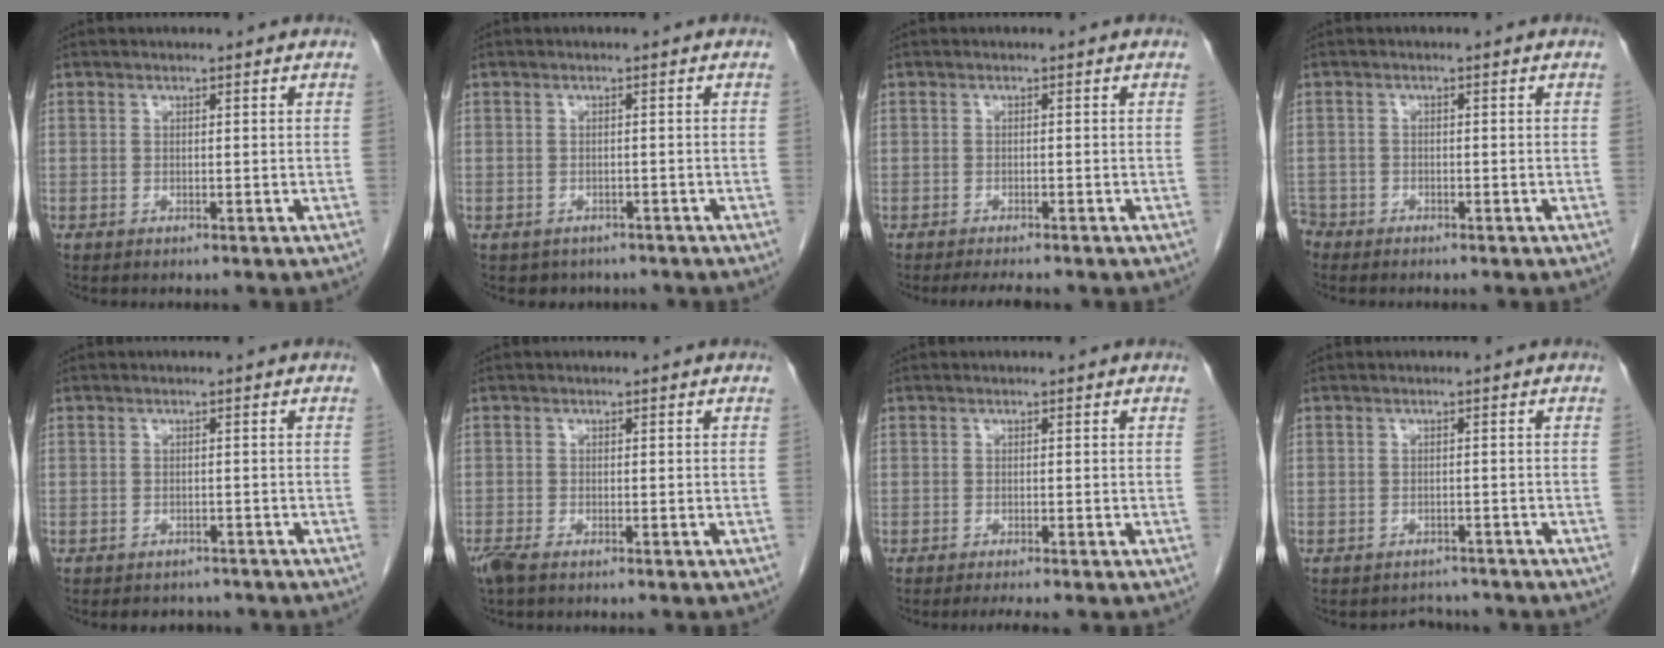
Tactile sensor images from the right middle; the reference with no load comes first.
{"total": 3.6, "force": [-2.8, 2.2, 0.4], "torque": [-0.009, 0.007, -0.034]}
{"total": 3.7, "force": [-3.2, 0.5, 1.7], "torque": [-0.023, -0.006, -0.045]}
{"total": 2.9, "force": [-2.6, 1.4, 0.0], "torque": [-0.002, 0.001, -0.051]}
{"total": 3.7, "force": [-3.3, 1.7, 0.3], "torque": [-0.007, 0.003, -0.041]}
{"total": 2.6, "force": [-1.9, 0.7, 1.6], "torque": [-0.040, -0.009, -0.035]}
{"total": 2.0, "force": [-1.6, -0.3, 1.1], "torque": [-0.016, -0.003, -0.026]}
{"total": 2.6, "force": [-2.4, 1.1, -0.5], "torque": [0.002, 0.005, -0.033]}